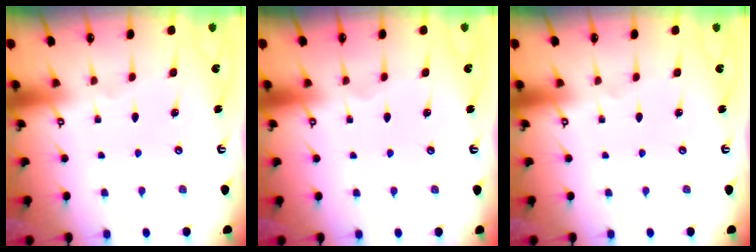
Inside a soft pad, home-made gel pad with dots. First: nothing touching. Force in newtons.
{"total": 0.0}
{"total": 0.0}